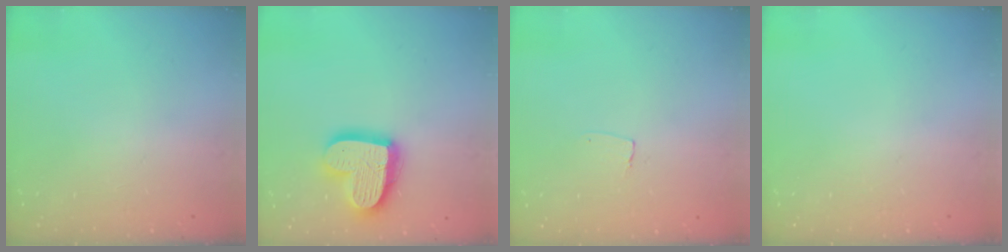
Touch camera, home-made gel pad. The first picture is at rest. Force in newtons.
{"total": 18.7, "press": 18.7, "slide": 1.5}
{"total": 3.5, "press": 3.5, "slide": 0.3}
{"total": 0.0}